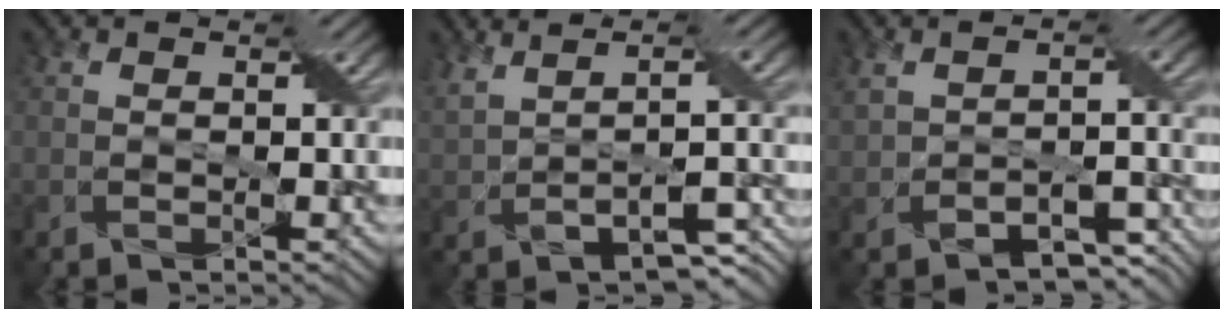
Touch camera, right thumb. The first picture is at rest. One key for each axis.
{"total": 7.5, "fx": 1.0, "fy": 2.4, "fz": 7.1, "tx": -0.140, "ty": 0.002, "tz": 0.036}
{"total": 5.2, "fx": -2.5, "fy": 2.7, "fz": 3.7, "tx": -0.065, "ty": -0.009, "tz": -0.040}